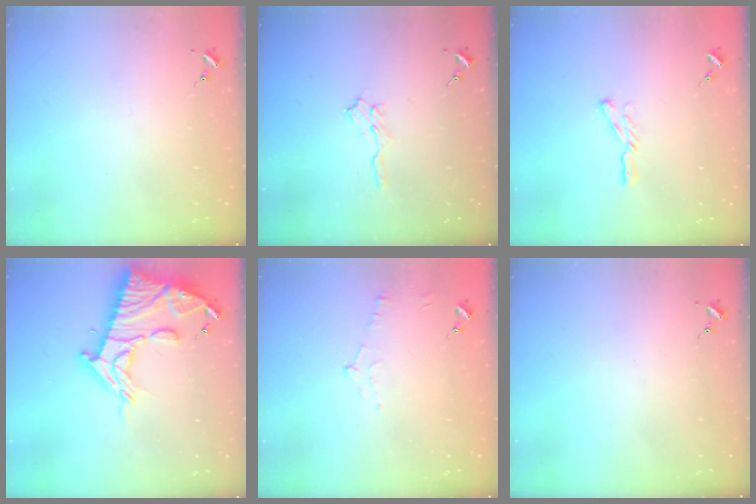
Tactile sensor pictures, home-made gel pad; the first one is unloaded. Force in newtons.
{"total": 5.8, "press": 5.7, "slide": 0.6}
{"total": 4.7, "press": 4.6, "slide": 0.6}
{"total": 19.3, "press": 19.3, "slide": 1.6}
{"total": 5.4, "press": 5.4, "slide": 0.7}
{"total": 0.0}